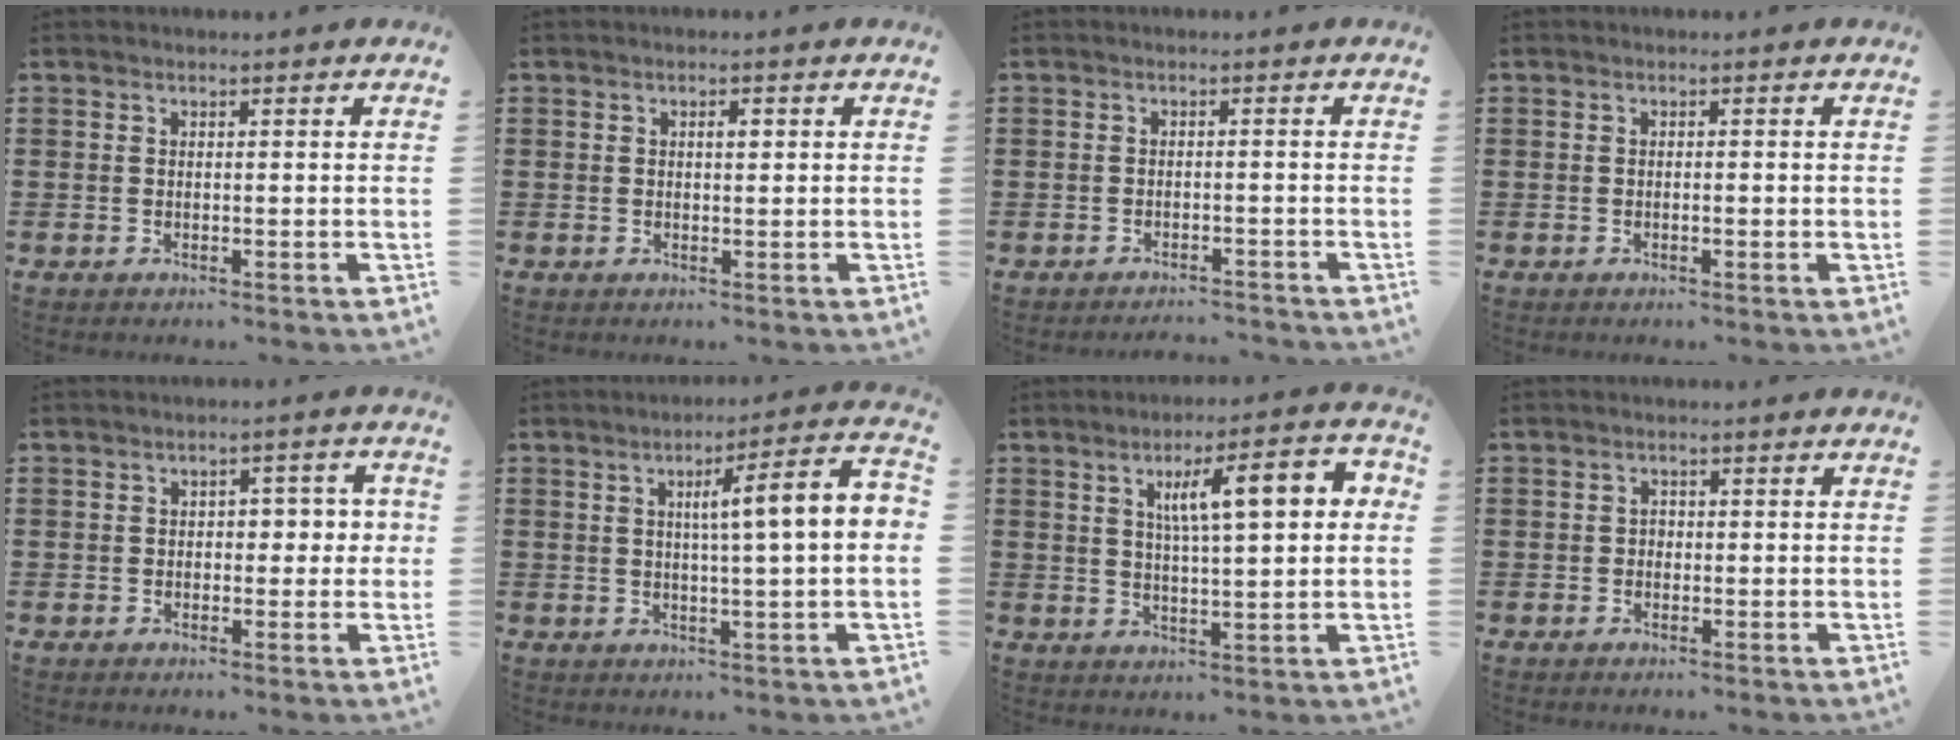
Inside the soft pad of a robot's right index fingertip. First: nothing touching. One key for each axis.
{"total": 1.4, "fx": 0.3, "fy": 0.5, "fz": 1.2, "tx": -0.024, "ty": 0.005, "tz": 0.003}
{"total": 2.0, "fx": -2.0, "fy": 0.1, "fz": -0.2, "tx": -0.002, "ty": 0.003, "tz": -0.046}
{"total": 0.6, "fx": -0.2, "fy": 0.1, "fz": 0.5, "tx": -0.009, "ty": -0.003, "tz": -0.003}
{"total": 3.2, "fx": -0.1, "fy": 2.2, "fz": 2.3, "tx": -0.033, "ty": 0.003, "tz": -0.010}
{"total": 7.4, "fx": 0.8, "fy": 0.1, "fz": 7.3, "tx": -0.122, "ty": -0.012, "tz": -0.001}
{"total": 9.3, "fx": 2.6, "fy": 2.4, "fz": 8.5, "tx": -0.152, "ty": 0.004, "tz": 0.037}
{"total": 0.9, "fx": -0.3, "fy": 0.7, "fz": 0.5, "tx": -0.012, "ty": -0.001, "tz": -0.006}